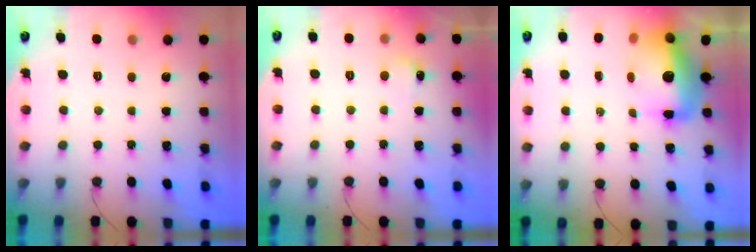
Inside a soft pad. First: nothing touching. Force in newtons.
{"total": 5.0, "press": 4.7, "slide": 1.5}
{"total": 14.2, "press": 13.8, "slide": 3.3}